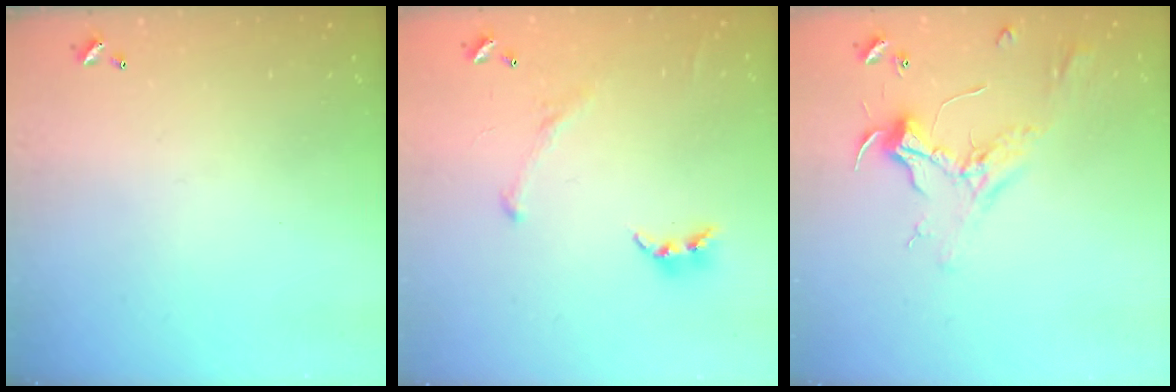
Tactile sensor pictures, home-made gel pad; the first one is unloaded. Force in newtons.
{"total": 2.3, "press": 2.1, "slide": 1.0}
{"total": 2.3, "press": 2.1, "slide": 0.9}